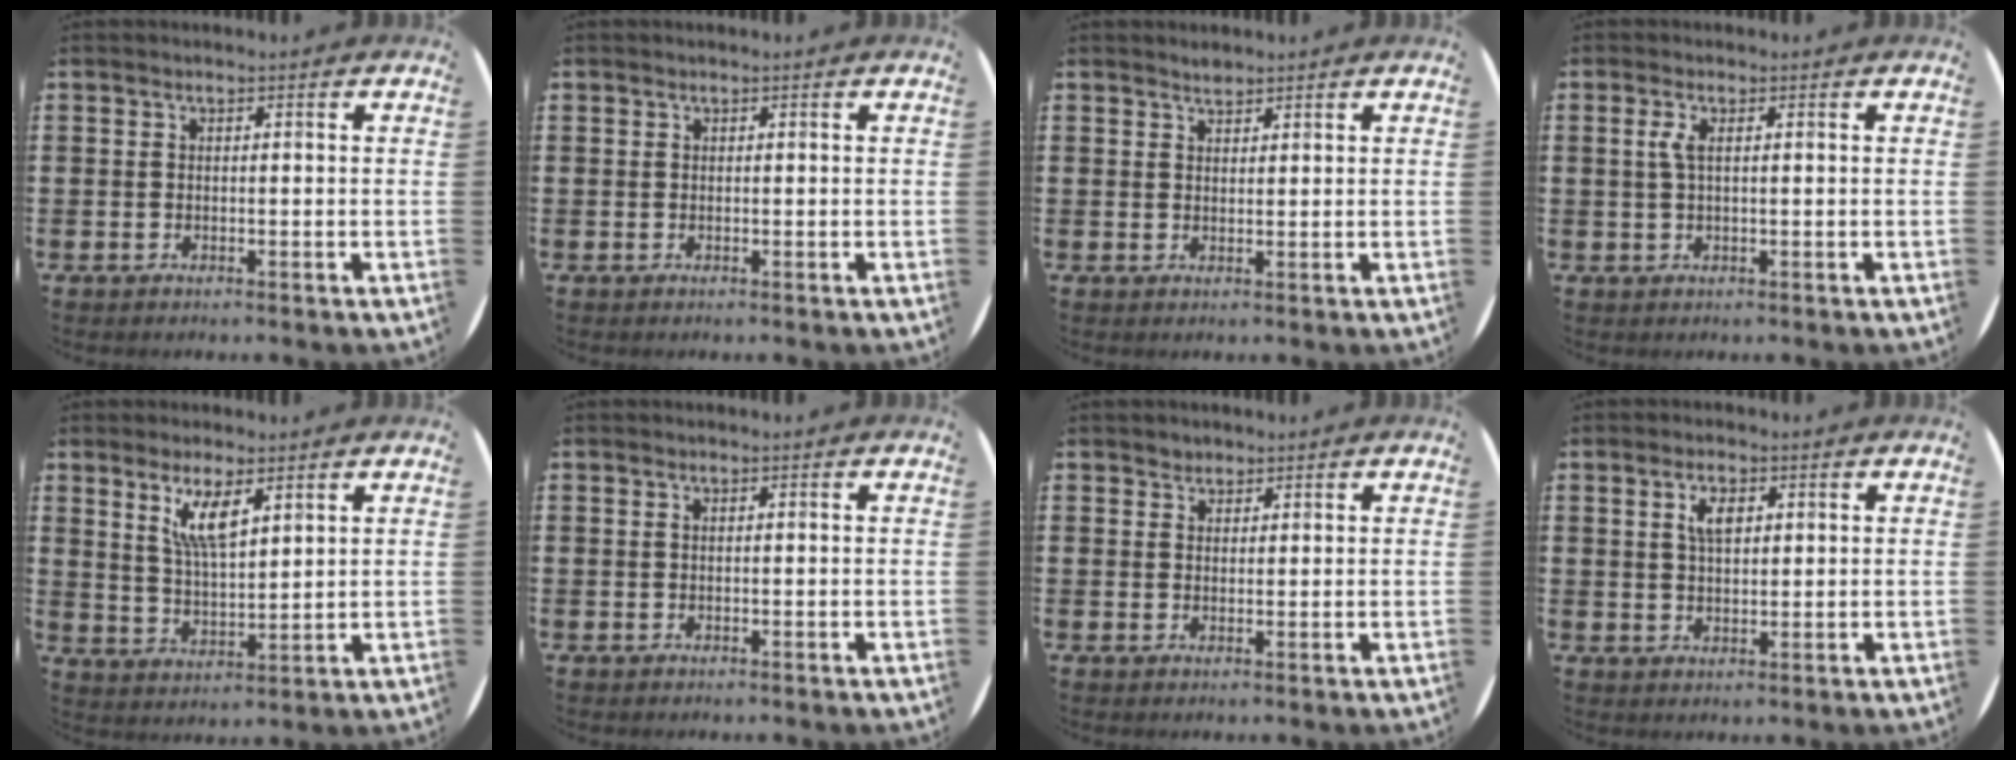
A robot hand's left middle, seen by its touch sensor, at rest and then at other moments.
{"total": 0.0}
{"total": 1.3, "force": [1.3, 0.2, -0.1], "torque": [0.000, 0.001, 0.025]}
{"total": 1.7, "force": [0.5, 0.3, 1.6], "torque": [-0.032, 0.005, 0.007]}
{"total": 5.8, "force": [3.8, 1.6, 4.1], "torque": [-0.075, -0.008, 0.062]}
{"total": 0.0}
{"total": 1.4, "force": [1.2, 0.6, -0.2], "torque": [0.003, 0.001, 0.025]}
{"total": 3.0, "force": [1.5, 1.5, 2.2], "torque": [-0.031, 0.002, 0.022]}